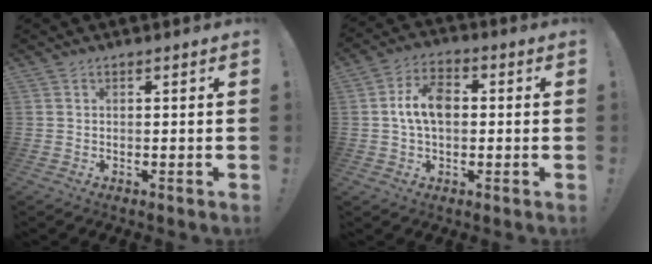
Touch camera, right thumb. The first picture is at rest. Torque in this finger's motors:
{"motor_torque": [1.41, 1.38, 0.65, -0.11, 0.01]}